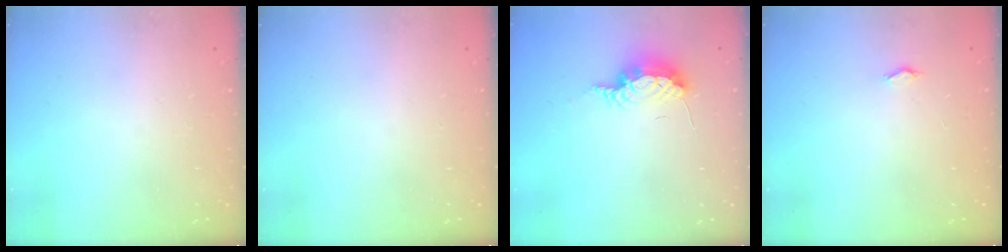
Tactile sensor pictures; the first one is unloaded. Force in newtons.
{"total": 0.0}
{"total": 8.6, "press": 8.1, "slide": 2.9}
{"total": 12.3, "press": 4.2, "slide": 11.6}